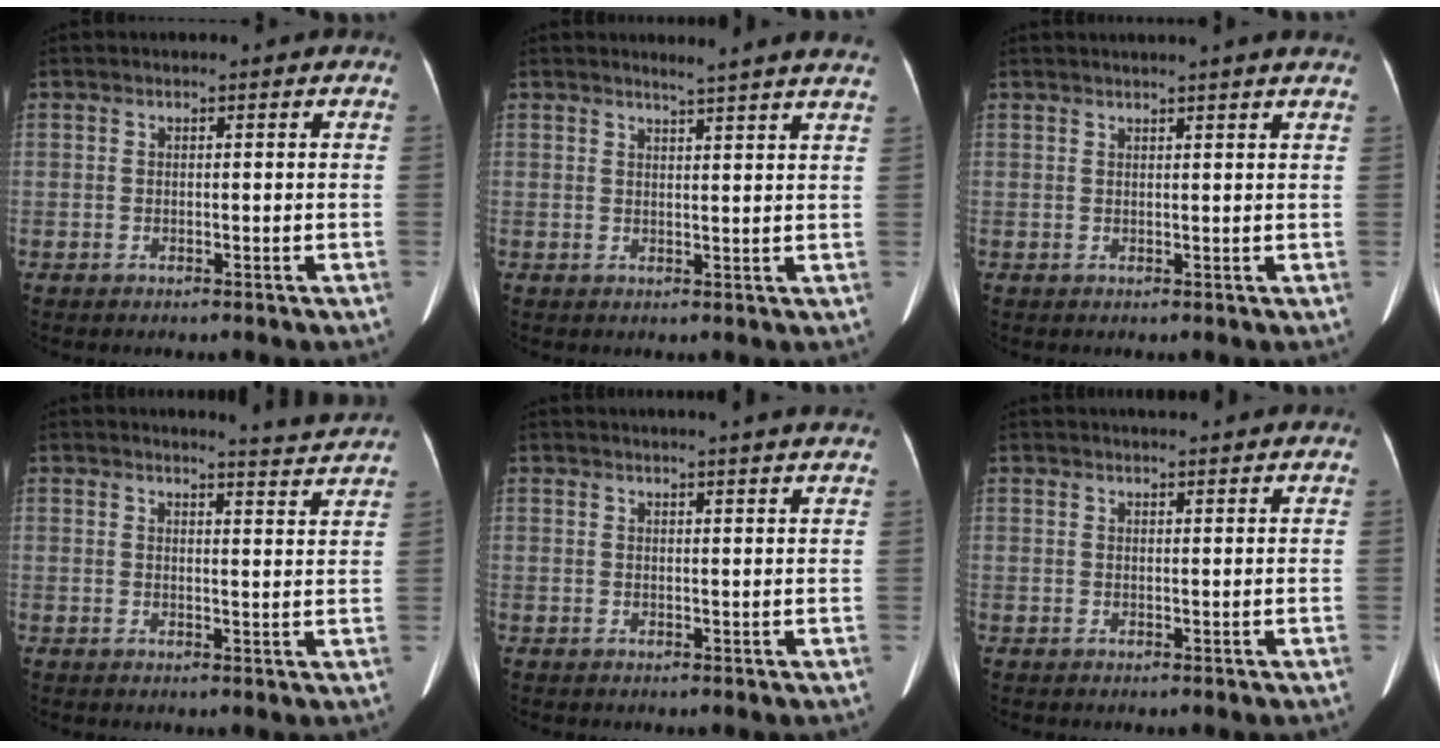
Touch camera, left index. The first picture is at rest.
{"total": 8.3, "force": [7.6, -0.7, 3.4], "torque": [-0.041, -0.006, 0.071]}
{"total": 6.2, "force": [5.5, -0.6, 2.8], "torque": [-0.036, 0.021, 0.054]}
{"total": 5.6, "force": [5.4, -1.2, 0.2], "torque": [-0.020, -0.025, 0.060]}
{"total": 11.2, "force": [10.3, -0.3, 4.3], "torque": [-0.060, 0.004, 0.108]}
{"total": 6.8, "force": [6.3, 0.4, 2.4], "torque": [-0.032, 0.026, 0.072]}